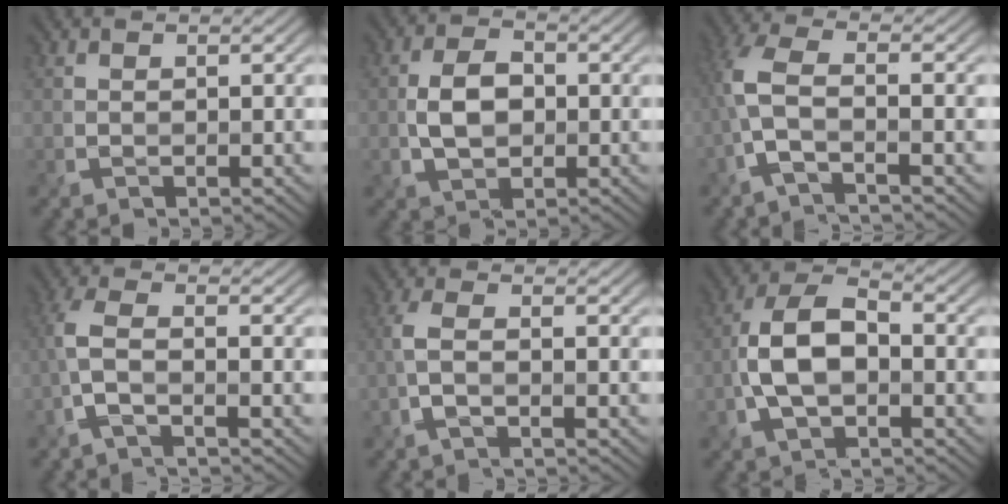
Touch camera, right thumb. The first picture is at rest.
{"total": 4.5, "force": [-0.6, 3.0, 3.3], "torque": [-0.068, 0.000, -0.012]}
{"total": 4.8, "force": [-1.7, 1.3, 4.2], "torque": [-0.103, 0.009, -0.050]}
{"total": 3.6, "force": [-1.6, 0.9, 3.2], "torque": [-0.077, 0.006, -0.044]}
{"total": 2.7, "force": [-1.0, 0.6, 2.5], "torque": [-0.061, 0.003, -0.030]}
{"total": 8.2, "force": [-1.9, 4.5, 6.5], "torque": [-0.143, 0.012, -0.043]}